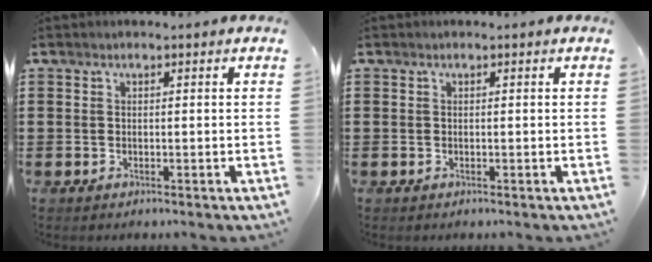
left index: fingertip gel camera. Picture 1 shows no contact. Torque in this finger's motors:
{"motor_torque": [0.00, 0.00, 0.00, 0.01]}